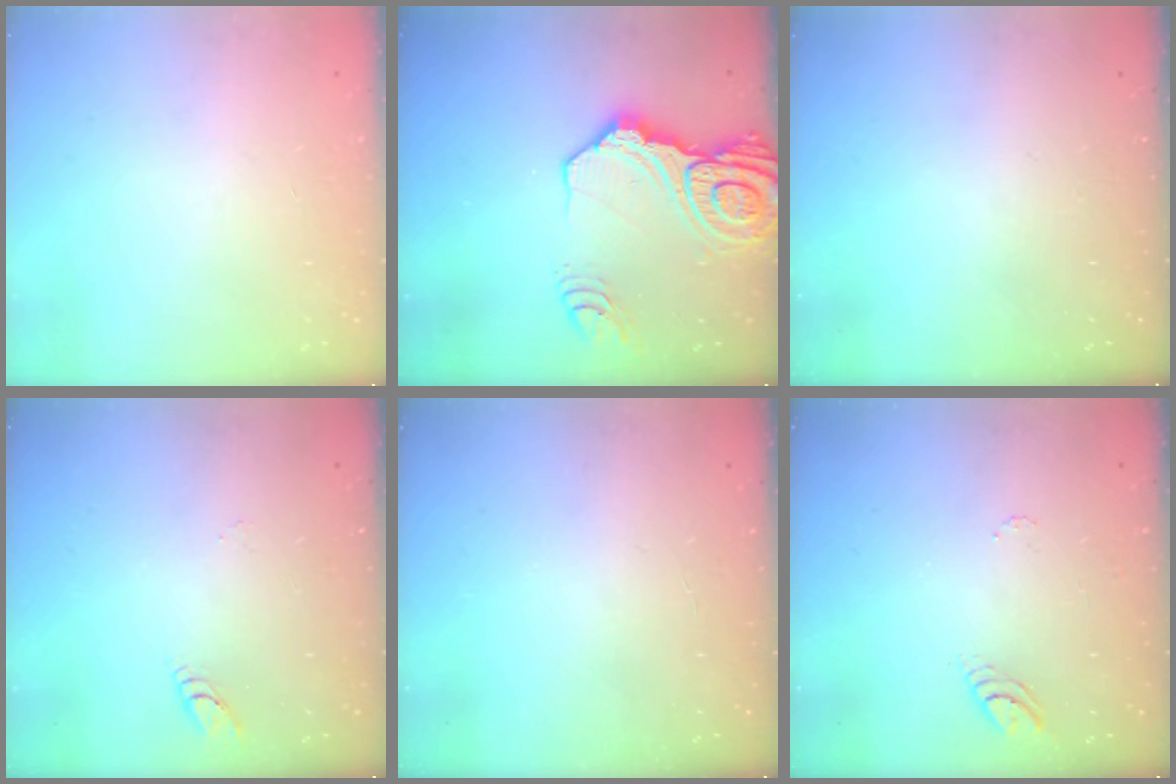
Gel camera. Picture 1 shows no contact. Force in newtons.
{"total": 23.0, "press": 22.8, "slide": 3.1}
{"total": 0.0}
{"total": 2.8, "press": 2.8, "slide": 0.3}
{"total": 1.9, "press": 1.9, "slide": 0.2}
{"total": 4.0, "press": 4.0, "slide": 0.4}